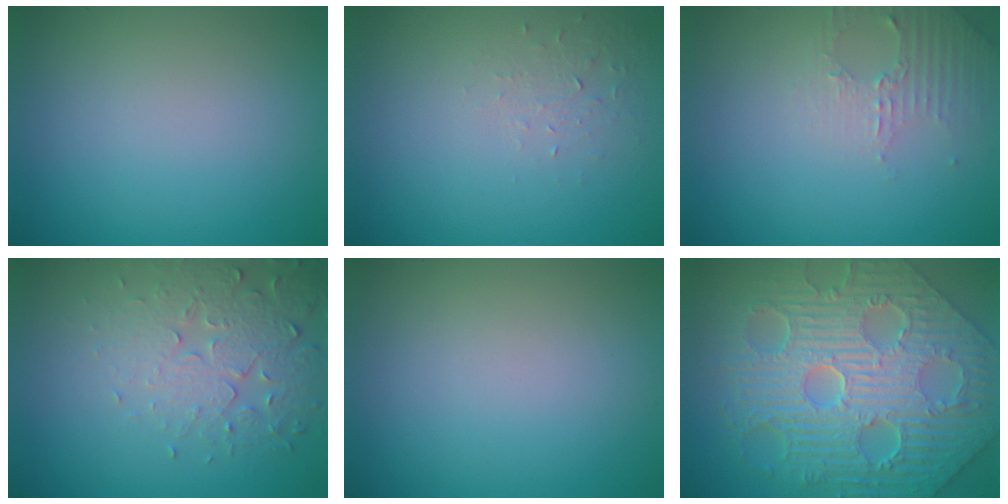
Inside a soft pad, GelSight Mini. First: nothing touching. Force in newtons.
{"total": 1.0, "press": 0.4, "slide": 0.9}
{"total": 2.2, "press": 2.1, "slide": 0.6}
{"total": 4.1, "press": 3.9, "slide": 1.2}
{"total": 0.0}
{"total": 11.9, "press": 8.0, "slide": 8.8}